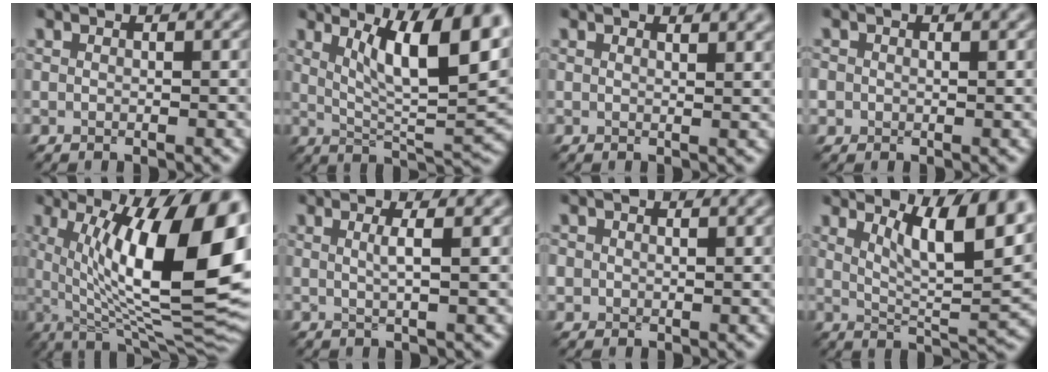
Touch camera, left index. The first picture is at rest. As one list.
[{"total": 10.6, "force": [4.4, 2.9, 9.2], "torque": [-0.131, -0.005, 0.074]}, {"total": 1.5, "force": [1.3, 0.3, 0.8], "torque": [-0.005, -0.001, 0.018]}, {"total": 1.4, "force": [0.0, 1.4, 0.4], "torque": [-0.004, -0.004, 0.003]}, {"total": 16.4, "force": [2.9, 4.8, 15.4], "torque": [-0.209, -0.003, 0.048]}, {"total": 1.6, "force": [0.3, 0.4, 1.6], "torque": [-0.025, -0.001, -0.001]}, {"total": 1.4, "force": [0.2, 1.3, 0.4], "torque": [-0.006, -0.004, 0.008]}, {"total": 8.8, "force": [4.5, 2.4, 7.2], "torque": [-0.103, -0.002, 0.076]}]